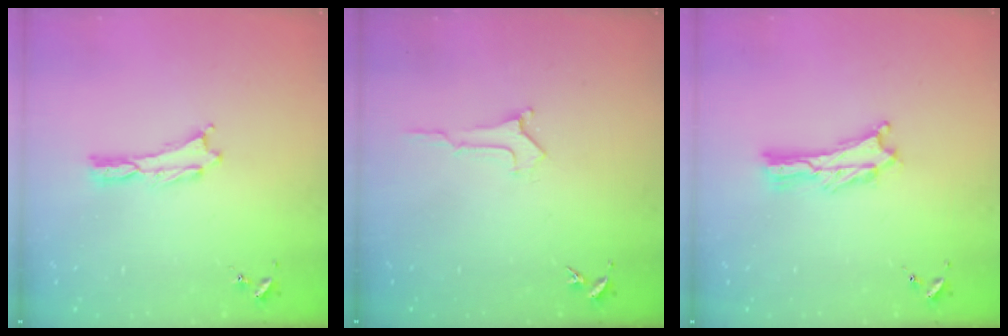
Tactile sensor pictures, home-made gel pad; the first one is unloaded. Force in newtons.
{"total": 0.0}
{"total": 1.3, "press": 1.3, "slide": 0.3}